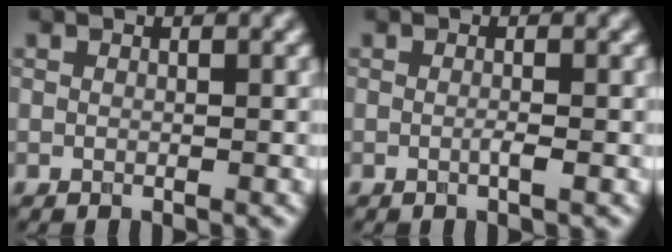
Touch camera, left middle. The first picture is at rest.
{"total": 0.9, "force": [-0.2, 0.2, 0.8], "torque": [-0.013, -0.004, -0.007]}